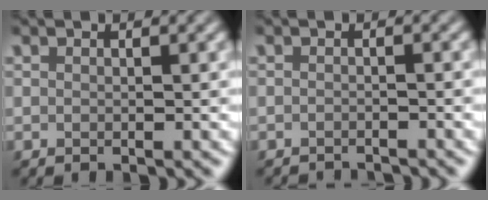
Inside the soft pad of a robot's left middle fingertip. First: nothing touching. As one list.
[{"total": 2.1, "force": [-2.0, 0.1, 0.3], "torque": [0.003, -0.009, -0.030]}]